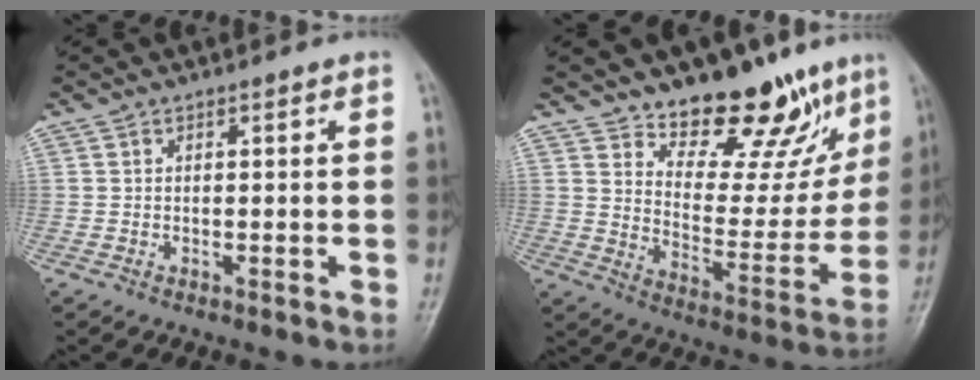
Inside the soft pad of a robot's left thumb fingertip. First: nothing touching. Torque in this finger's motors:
{"motor_torque": [0.52, 0.64, 1.27, -1.12, 0.01]}